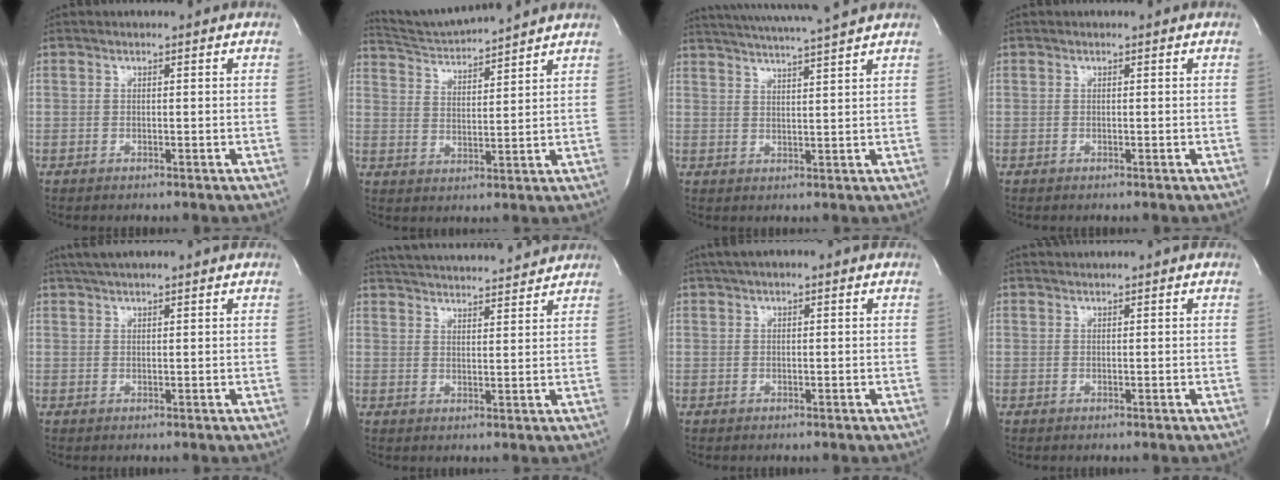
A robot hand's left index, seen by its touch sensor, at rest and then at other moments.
{"total": 9.0, "force": [8.7, -1.2, 2.0], "torque": [-0.050, 0.004, 0.154]}
{"total": 5.0, "force": [4.6, -1.4, 1.6], "torque": [-0.024, 0.001, 0.066]}
{"total": 0.0}
{"total": 3.4, "force": [2.2, 0.5, 2.6], "torque": [-0.046, 0.022, 0.036]}
{"total": 16.6, "force": [15.7, 2.0, 5.0], "torque": [-0.086, 0.017, 0.220]}
{"total": 3.8, "force": [2.5, 1.0, 2.6], "torque": [-0.046, 0.023, 0.038]}
{"total": 1.0, "force": [1.0, -0.2, 0.1], "torque": [-0.002, 0.006, 0.020]}